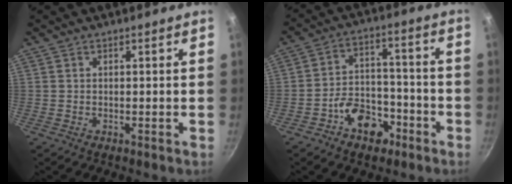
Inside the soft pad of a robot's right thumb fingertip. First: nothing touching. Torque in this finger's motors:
{"motor_torque": [2.02, 2.75, 0.61, -0.49, 0.03]}